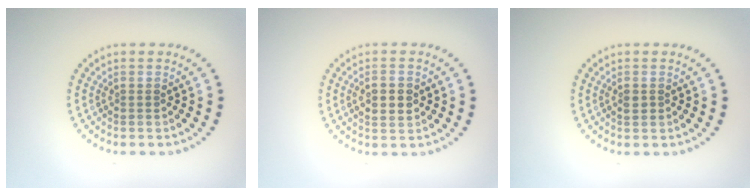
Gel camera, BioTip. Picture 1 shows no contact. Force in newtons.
{"total": 2.2, "press": 2.2, "slide": 0.0}
{"total": 0.9, "press": 0.9, "slide": 0.2}